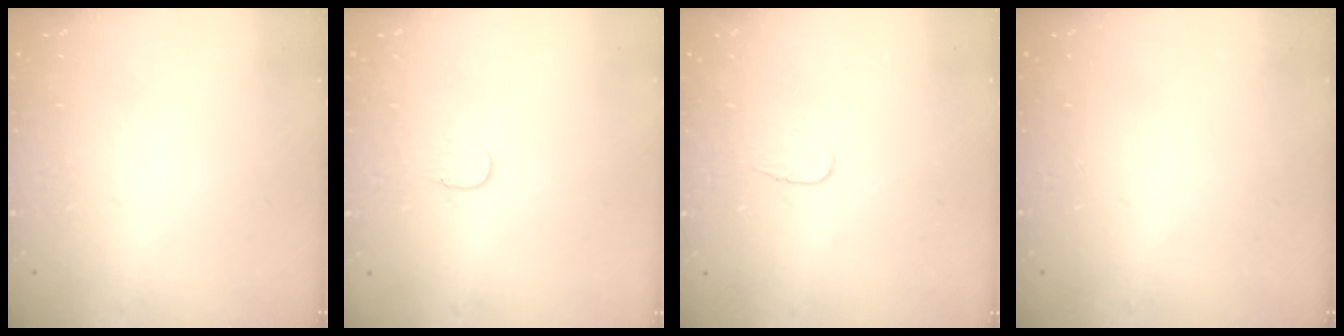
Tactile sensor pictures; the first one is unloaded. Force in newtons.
{"total": 4.1, "press": 4.1, "slide": 0.4}
{"total": 4.3, "press": 4.2, "slide": 0.4}
{"total": 0.0}